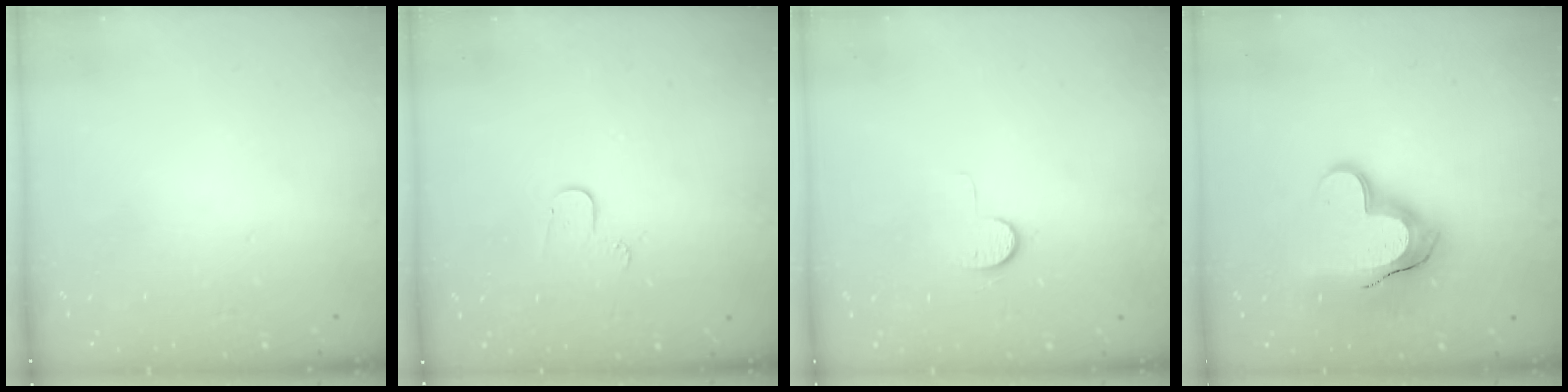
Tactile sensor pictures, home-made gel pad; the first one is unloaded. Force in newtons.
{"total": 3.5, "press": 3.5, "slide": 0.4}
{"total": 6.2, "press": 6.2, "slide": 0.6}
{"total": 16.0, "press": 16.0, "slide": 1.0}